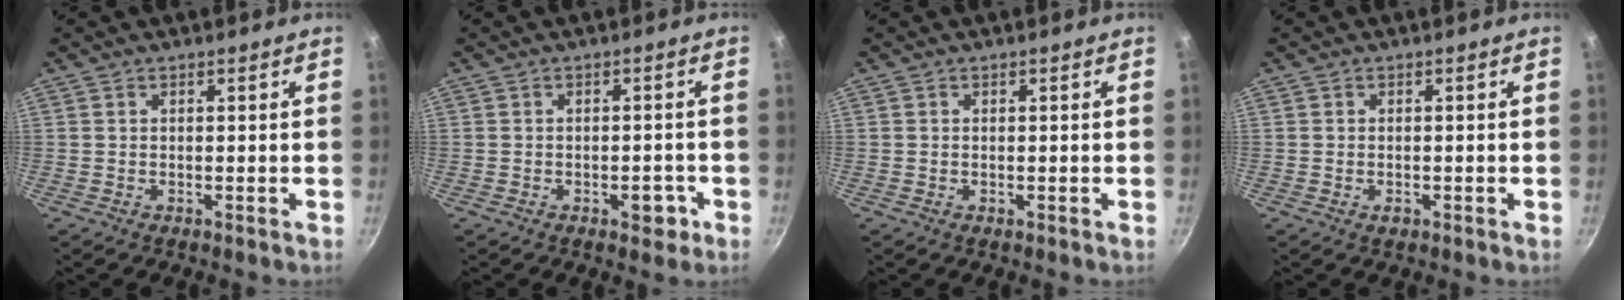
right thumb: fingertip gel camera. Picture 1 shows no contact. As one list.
[{"total": 3.7, "force": [-1.6, 2.1, 2.6], "torque": [-0.012, 0.016, -0.019]}, {"total": 0.0}, {"total": 1.4, "force": [-0.6, 0.9, 0.9], "torque": [-0.015, 0.001, -0.010]}]